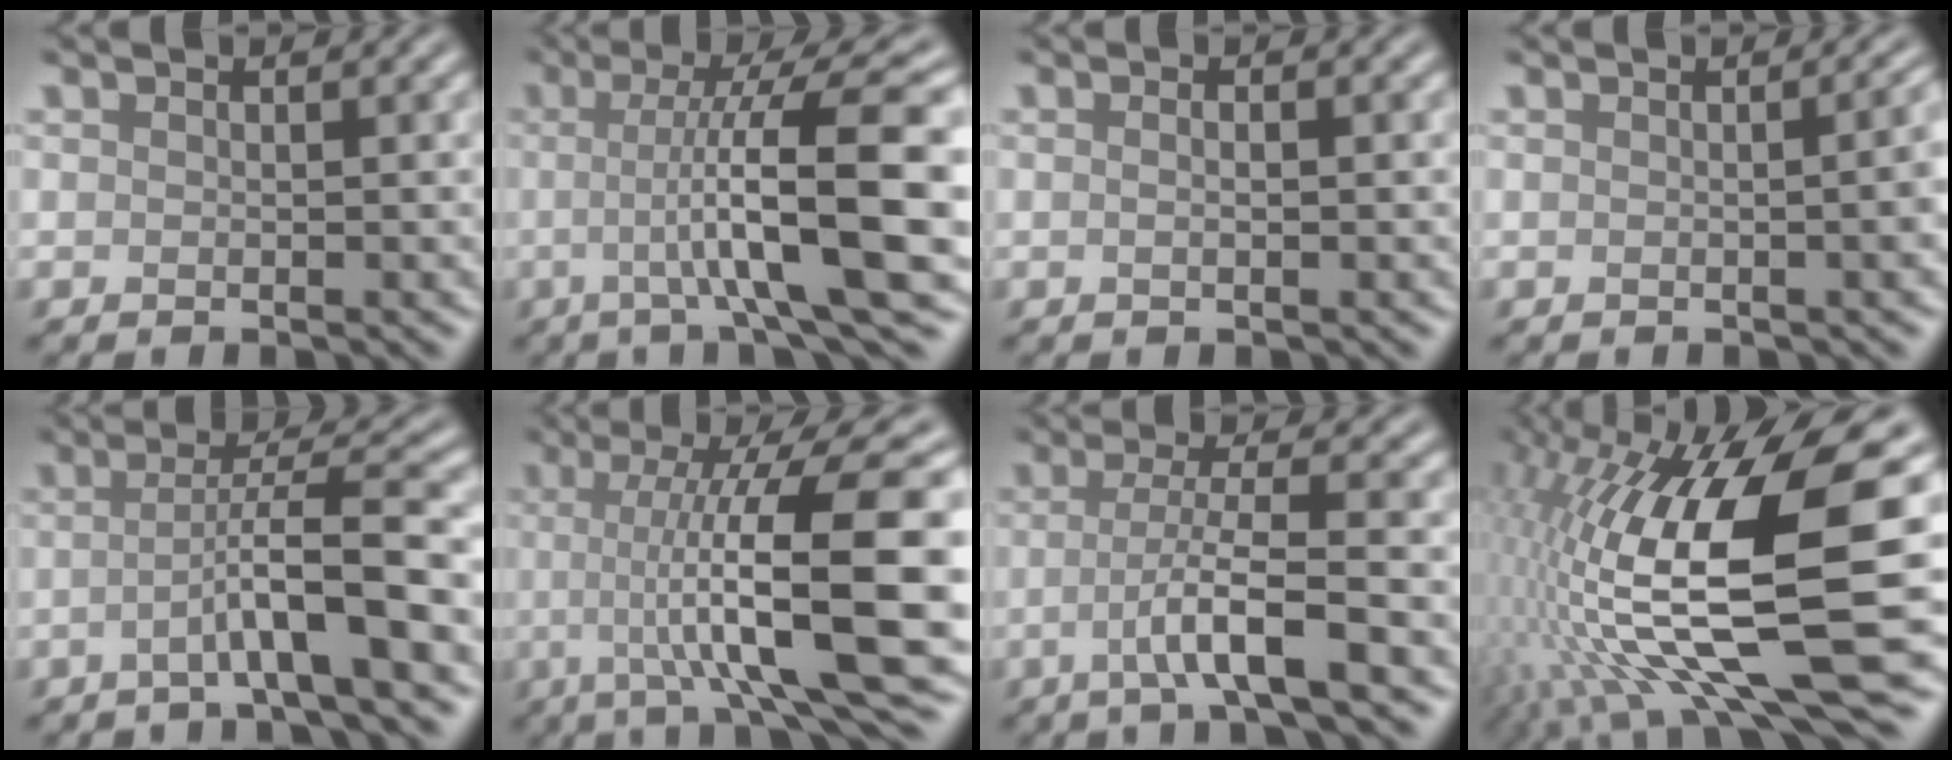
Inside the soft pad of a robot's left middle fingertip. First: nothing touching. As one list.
[{"total": 11.5, "force": [-0.6, 1.9, 11.4], "torque": [-0.140, 0.018, -0.010]}, {"total": 1.7, "force": [0.5, 0.9, 1.4], "torque": [0.004, 0.000, -0.009]}, {"total": 4.8, "force": [0.0, 2.2, 4.3], "torque": [-0.005, 0.022, -0.003]}, {"total": 5.7, "force": [-1.4, 0.5, 5.5], "torque": [-0.085, 0.022, -0.032]}, {"total": 13.1, "force": [-0.4, 2.6, 12.8], "torque": [-0.168, 0.016, -0.004]}, {"total": 5.0, "force": [-1.6, 0.6, 4.7], "torque": [-0.079, 0.008, -0.033]}, {"total": 15.6, "force": [0.5, 5.0, 14.8], "torque": [-0.279, -0.001, 0.020]}]